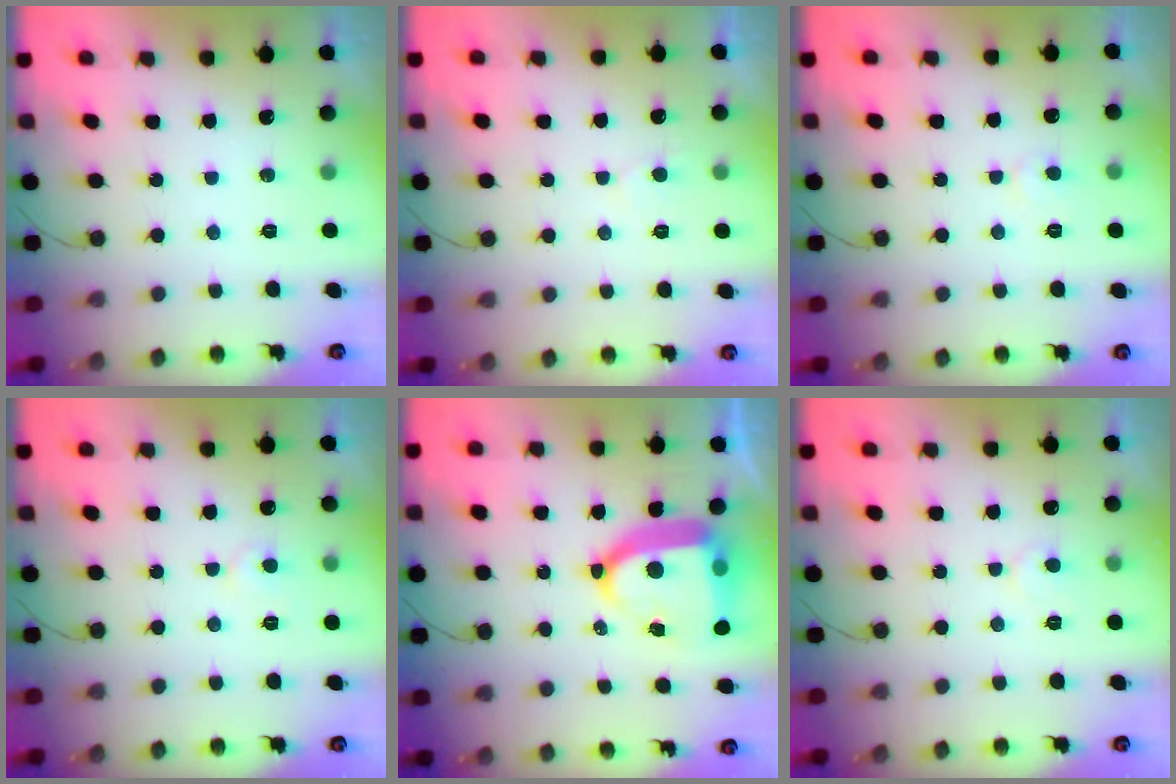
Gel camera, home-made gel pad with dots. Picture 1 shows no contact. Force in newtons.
{"total": 4.0, "press": 4.0, "slide": 0.4}
{"total": 3.2, "press": 3.1, "slide": 0.4}
{"total": 4.1, "press": 4.1, "slide": 0.4}
{"total": 17.3, "press": 17.2, "slide": 2.0}
{"total": 4.7, "press": 4.7, "slide": 0.4}